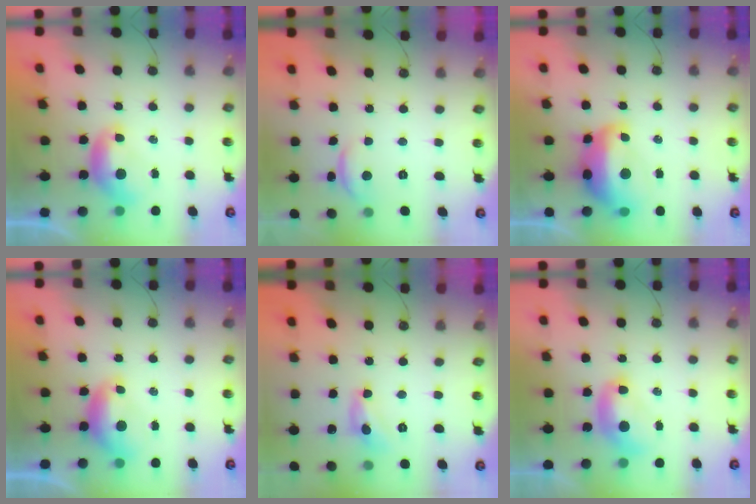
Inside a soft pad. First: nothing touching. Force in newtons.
{"total": 1.7, "press": 1.6, "slide": 0.5}
{"total": 8.3, "press": 8.2, "slide": 1.3}
{"total": 0.6, "press": 0.3, "slide": 0.5}
{"total": 5.9, "press": 5.9, "slide": 0.3}
{"total": 2.1, "press": 2.1, "slide": 0.2}